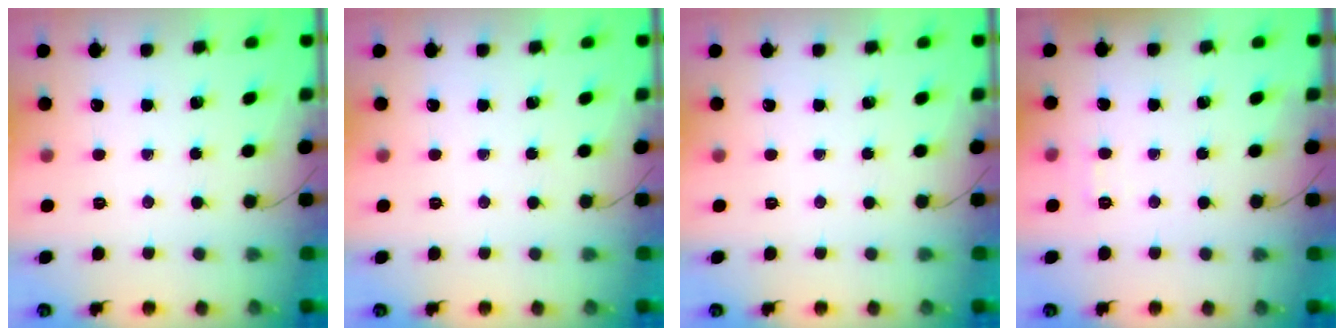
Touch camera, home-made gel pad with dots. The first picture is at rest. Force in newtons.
{"total": 0.0}
{"total": 0.0}
{"total": 4.7, "press": 4.5, "slide": 1.4}